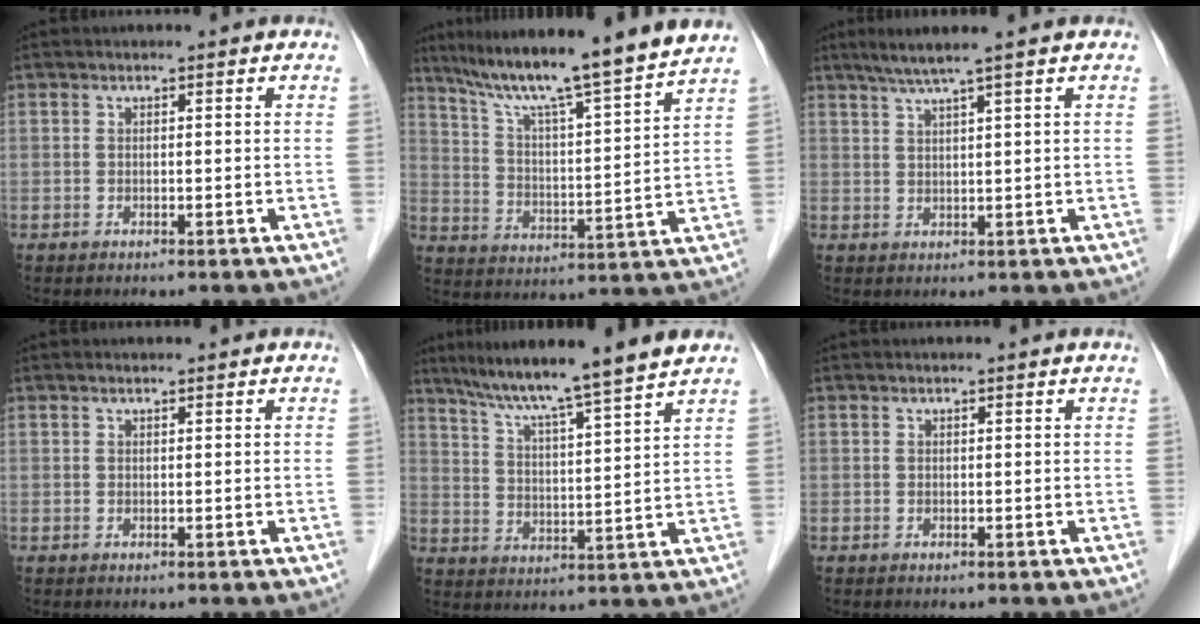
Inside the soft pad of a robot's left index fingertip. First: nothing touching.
{"total": 16.5, "force": [14.4, -1.5, 7.9], "torque": [-0.136, -0.010, 0.221]}
{"total": 4.3, "force": [3.1, -1.2, 2.8], "torque": [-0.056, 0.005, 0.062]}
{"total": 0.6, "force": [0.6, 0.1, 0.1], "torque": [-0.012, 0.005, 0.011]}
{"total": 12.6, "force": [10.8, -1.4, 6.3], "torque": [-0.106, 0.012, 0.170]}
{"total": 0.6, "force": [0.5, -0.1, 0.1], "torque": [-0.007, -0.002, 0.012]}